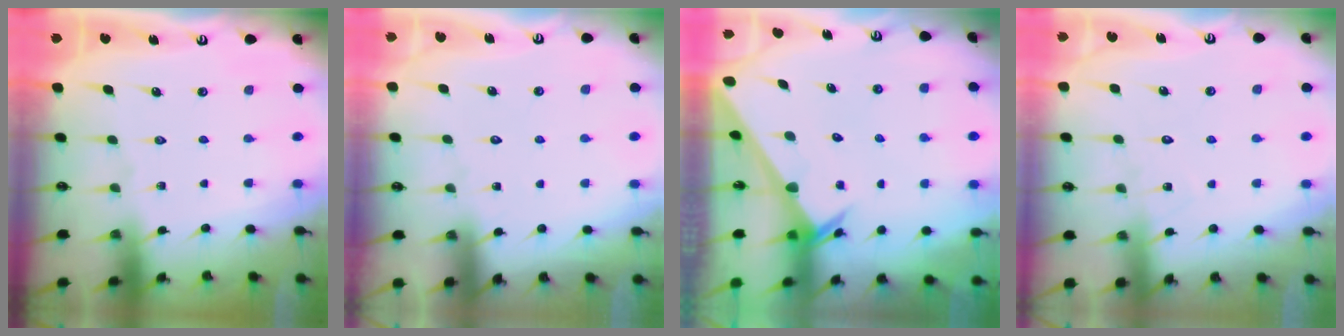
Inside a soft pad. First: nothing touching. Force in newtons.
{"total": 4.4, "press": 4.4, "slide": 0.5}
{"total": 2.3, "press": 2.3, "slide": 0.1}
{"total": 7.1, "press": 7.1, "slide": 0.5}